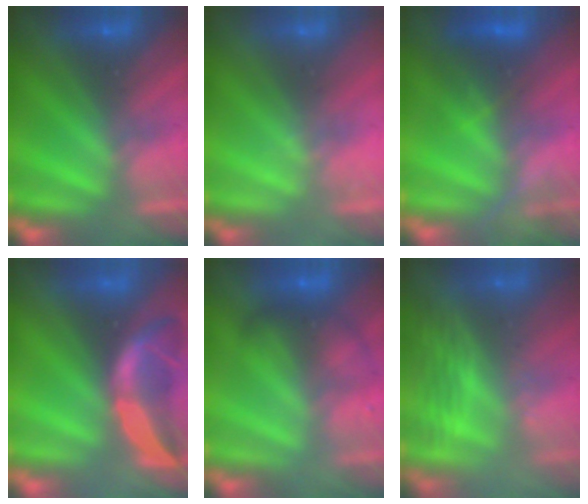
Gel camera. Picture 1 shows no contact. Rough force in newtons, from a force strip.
{"total": 2.1}
{"total": 4.4}
{"total": 1.8}
{"total": 2.1}
{"total": 3.2}